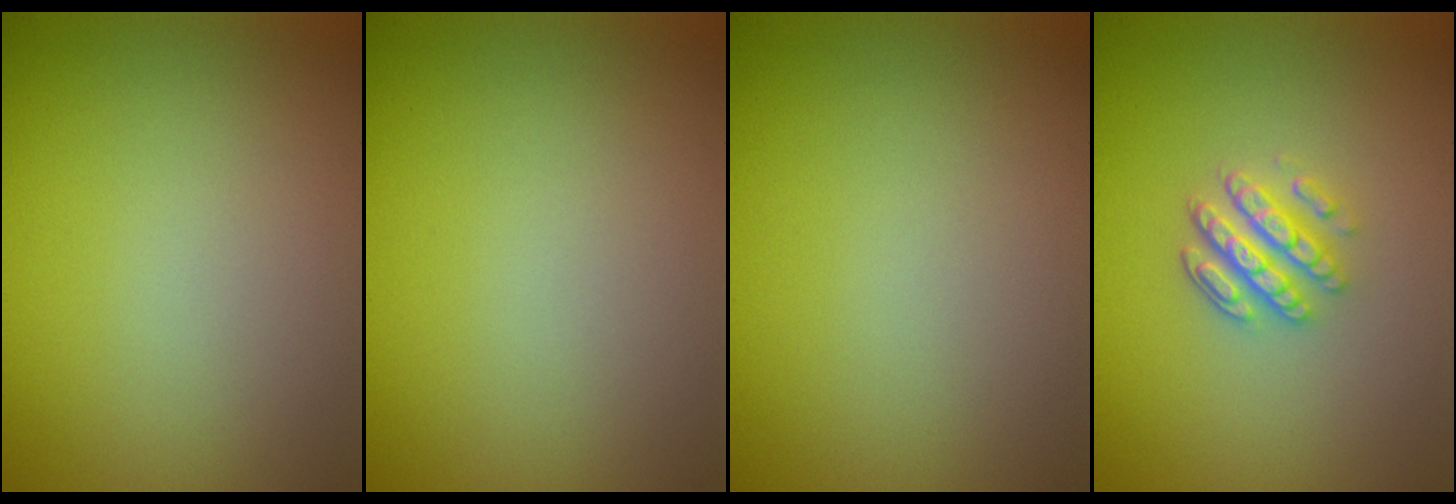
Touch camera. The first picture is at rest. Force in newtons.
{"total": 0.0}
{"total": 0.0}
{"total": 3.4, "press": 3.0, "slide": 1.5}